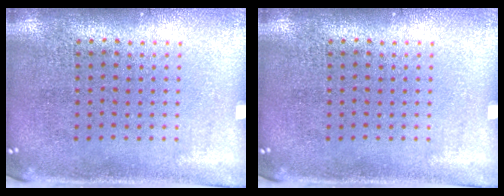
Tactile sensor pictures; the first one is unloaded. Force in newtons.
{"total": 0.0}